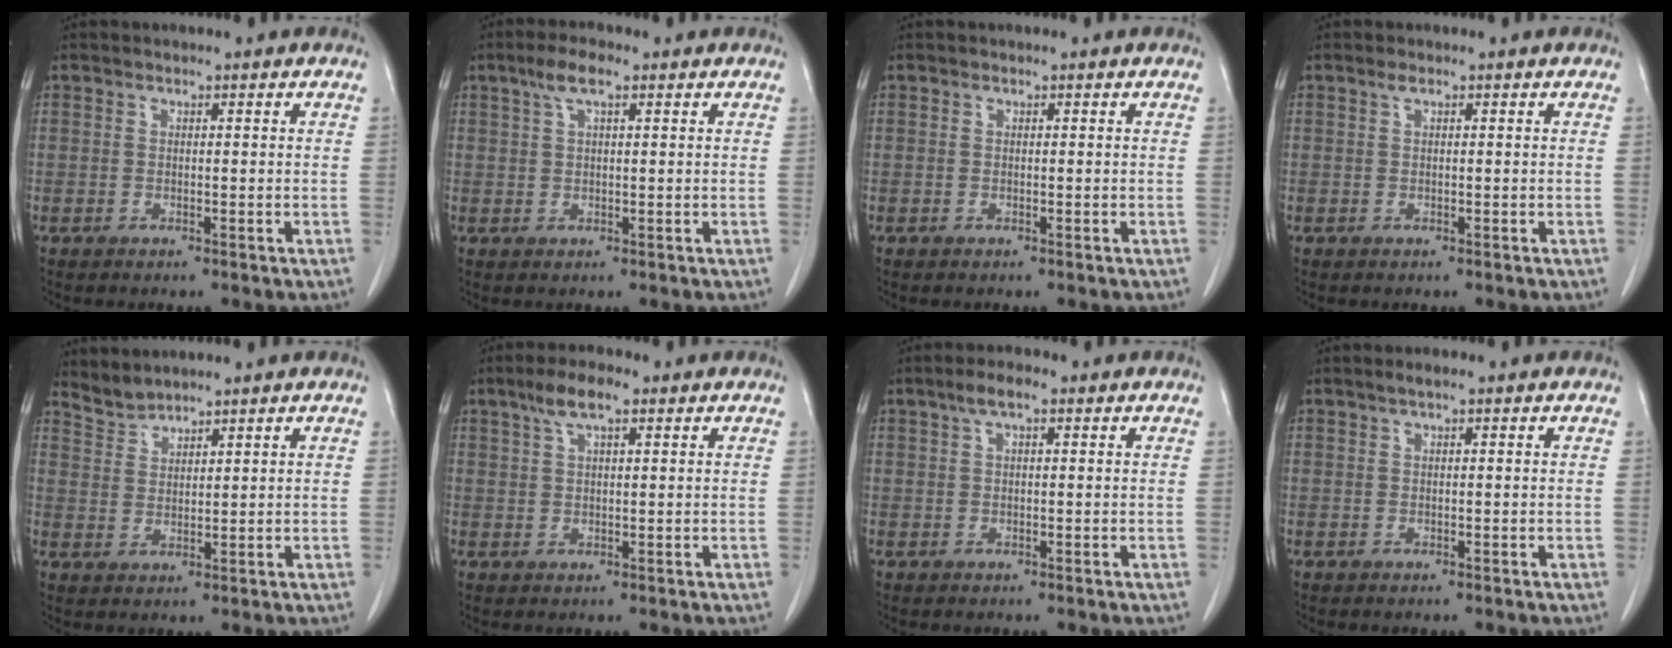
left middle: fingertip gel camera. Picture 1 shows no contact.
{"total": 3.7, "force": [2.1, 0.9, 2.9], "torque": [-0.064, 0.013, 0.043]}
{"total": 0.0}
{"total": 0.6, "force": [0.4, 0.1, 0.5], "torque": [-0.011, 0.004, 0.006]}
{"total": 2.9, "force": [2.8, 0.0, -0.4], "torque": [0.005, 0.002, 0.064]}
{"total": 4.6, "force": [2.8, 1.2, 3.5], "torque": [-0.074, 0.013, 0.054]}
{"total": 2.9, "force": [1.5, 0.8, 2.3], "torque": [-0.047, 0.014, 0.029]}
{"total": 1.1, "force": [0.7, 0.0, 0.9], "torque": [-0.019, 0.008, 0.011]}